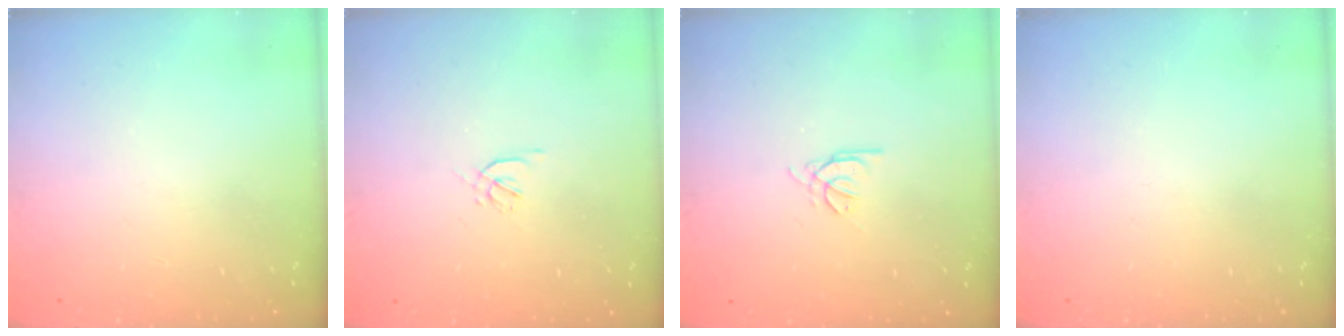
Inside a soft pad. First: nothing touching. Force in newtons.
{"total": 1.6, "press": 1.6, "slide": 0.4}
{"total": 1.2, "press": 1.1, "slide": 0.4}
{"total": 0.0}